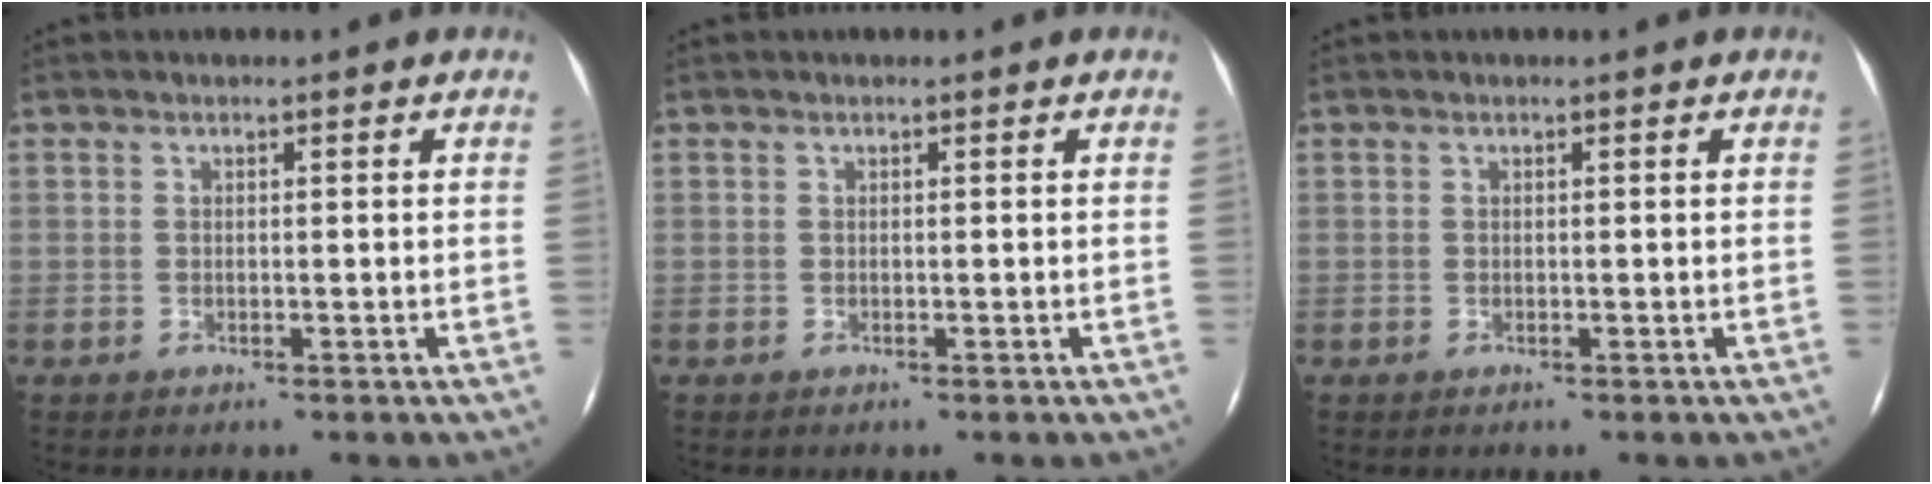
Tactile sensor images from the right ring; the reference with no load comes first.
{"total": 0.0}
{"total": 0.0}